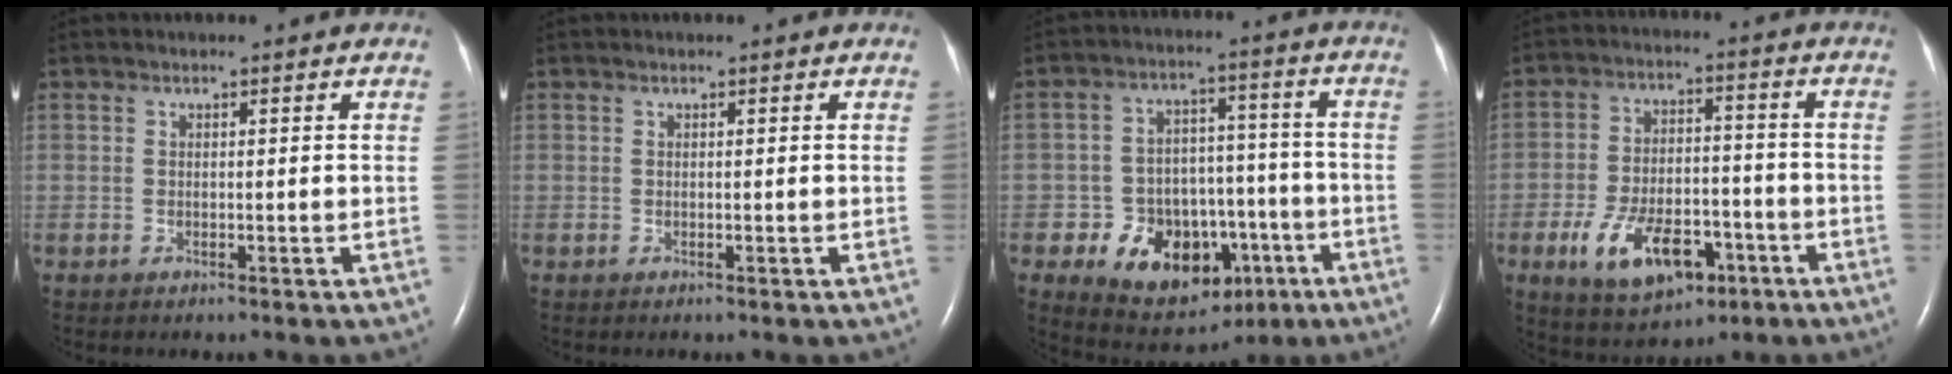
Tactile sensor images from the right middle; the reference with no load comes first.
{"total": 0.0}
{"total": 13.8, "force": [-6.1, 9.2, 8.2], "torque": [-0.123, 0.029, -0.080]}
{"total": 12.2, "force": [-5.7, 6.3, 8.8], "torque": [-0.162, 0.004, -0.089]}